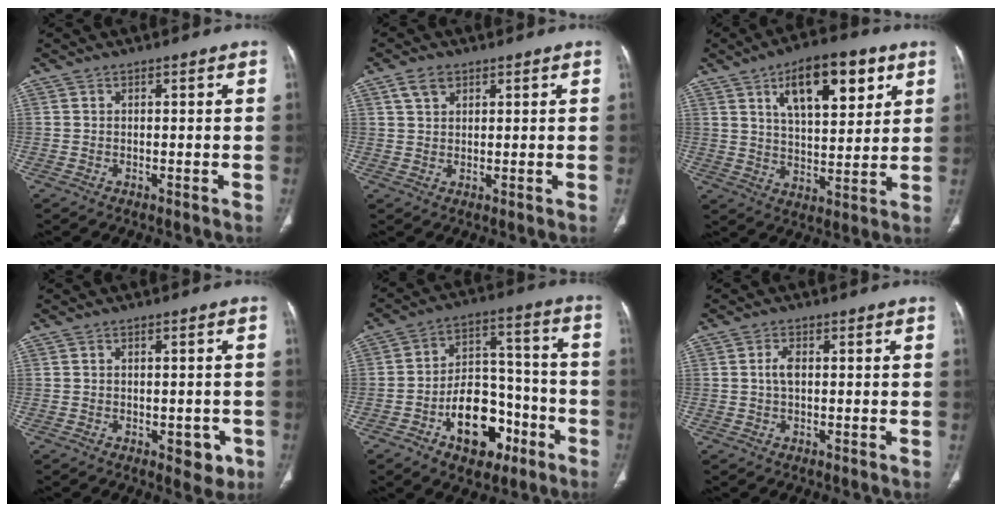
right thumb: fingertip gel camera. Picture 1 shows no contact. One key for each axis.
{"total": 3.4, "fx": 1.9, "fy": 2.1, "fz": 1.8, "tx": -0.031, "ty": -0.002, "tz": 0.041}
{"total": 16.6, "fx": 7.7, "fy": 7.2, "fz": 12.9, "tx": -0.162, "ty": -0.025, "tz": 0.124}
{"total": 4.2, "fx": -1.6, "fy": 2.4, "fz": 3.0, "tx": -0.014, "ty": 0.004, "tz": -0.015}
{"total": 15.6, "fx": -7.1, "fy": 9.8, "fz": 9.8, "tx": -0.112, "ty": 0.062, "tz": -0.107}
{"total": 2.3, "fx": 0.1, "fy": 1.2, "fz": 2.0, "tx": -0.042, "ty": 0.005, "tz": 0.000}